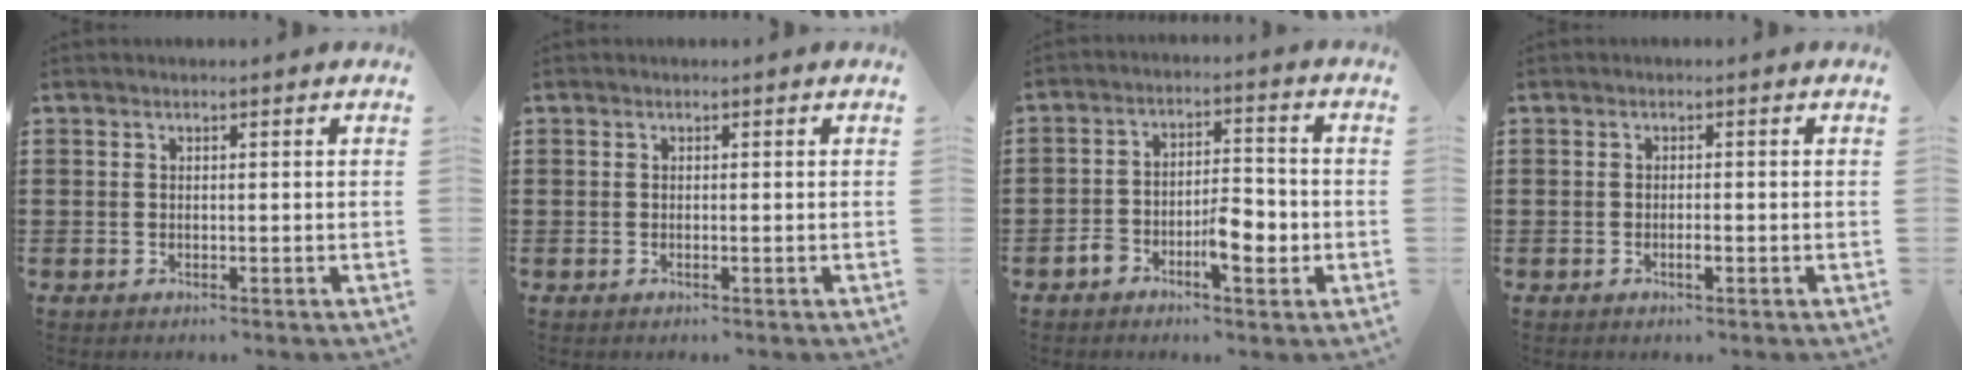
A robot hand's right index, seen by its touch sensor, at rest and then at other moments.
{"total": 0.0}
{"total": 6.5, "force": [-3.0, 2.9, 5.0], "torque": [-0.080, 0.014, -0.052]}
{"total": 1.3, "force": [-0.6, 0.2, 1.1], "torque": [-0.021, -0.005, -0.009]}